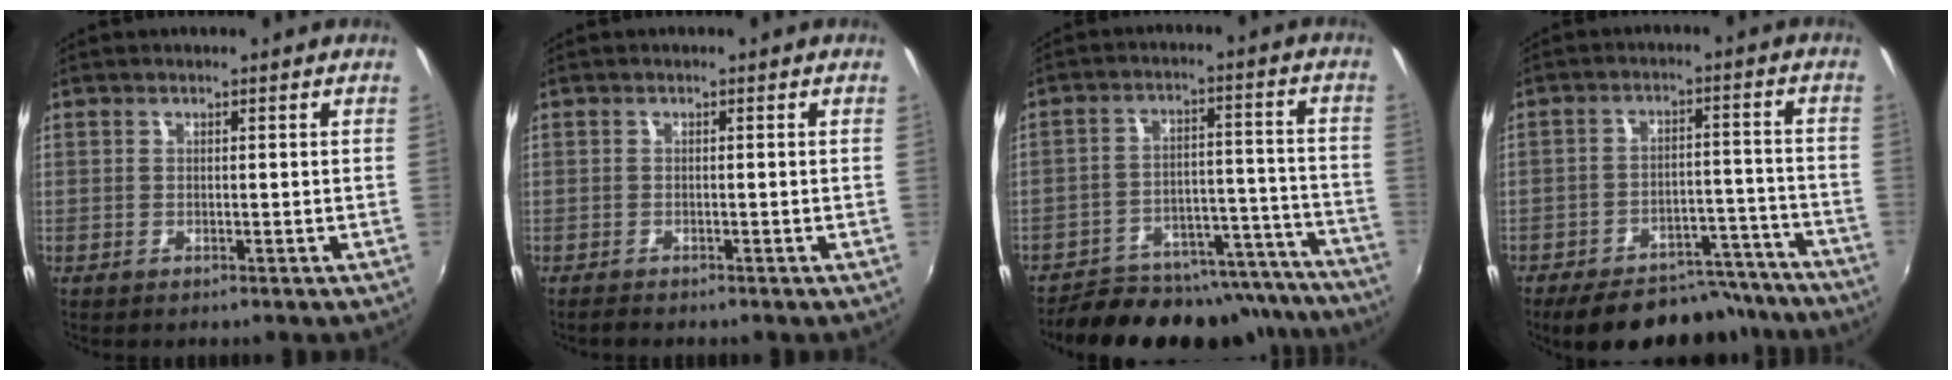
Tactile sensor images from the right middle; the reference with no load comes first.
{"total": 1.1, "force": [-1.1, 0.1, 0.2], "torque": [-0.007, -0.007, -0.020]}
{"total": 25.3, "force": [-22.3, 8.7, 8.2], "torque": [-0.139, 0.036, -0.276]}
{"total": 17.0, "force": [-14.6, 6.2, 6.1], "torque": [-0.112, 0.026, -0.181]}